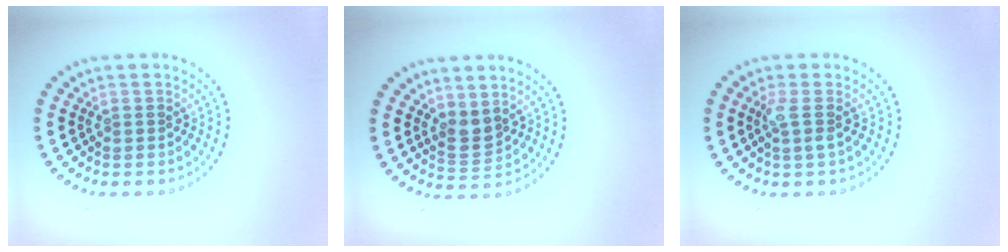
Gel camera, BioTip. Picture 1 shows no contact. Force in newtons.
{"total": 1.9, "press": 1.6, "slide": 1.1}
{"total": 1.7, "press": 1.4, "slide": 0.9}